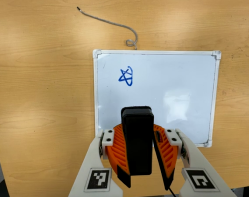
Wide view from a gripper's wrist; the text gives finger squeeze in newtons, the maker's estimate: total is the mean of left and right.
{"total": 11.4, "left": 10.2, "right": 12.6}